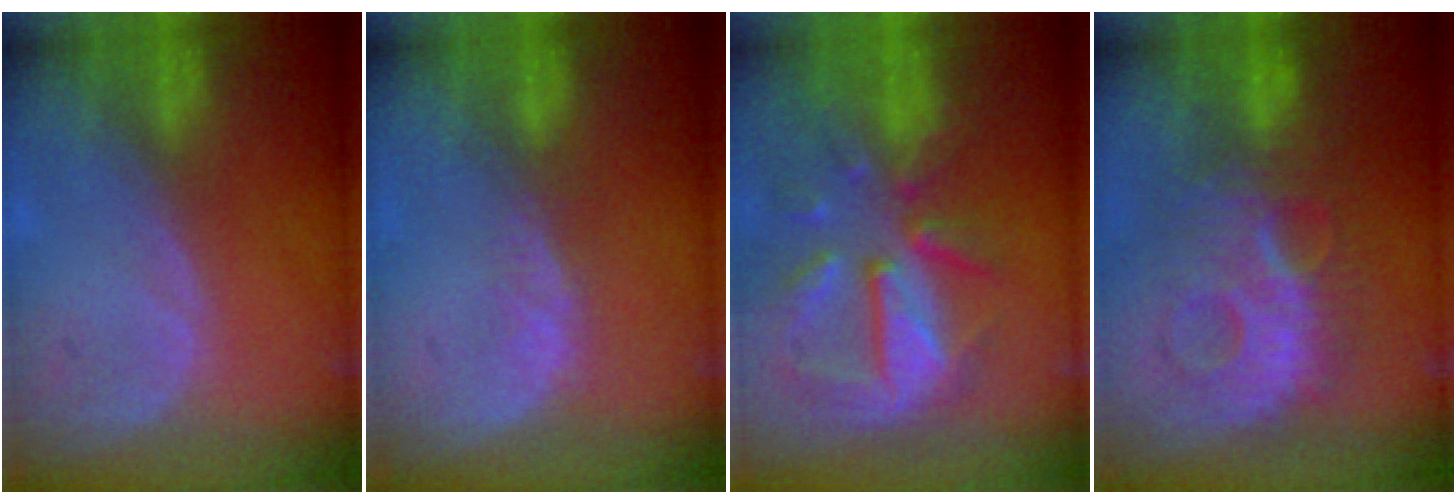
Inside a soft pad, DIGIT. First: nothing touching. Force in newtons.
{"total": 2.1, "press": 1.5, "slide": 1.4}
{"total": 10.2, "press": 9.3, "slide": 4.2}
{"total": 9.4, "press": 9.4, "slide": 0.8}